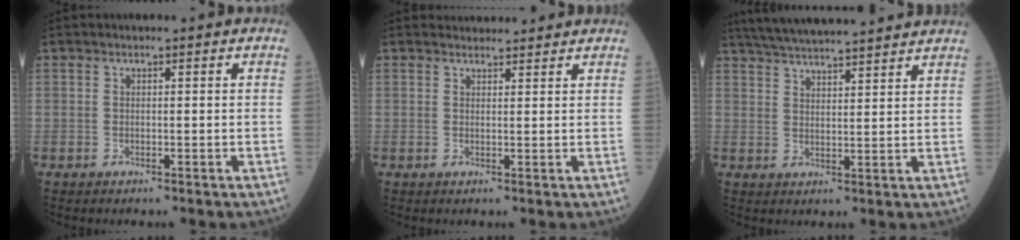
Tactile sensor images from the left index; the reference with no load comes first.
{"total": 3.4, "force": [3.3, 0.5, 0.2], "torque": [-0.009, 0.022, 0.049]}
{"total": 15.4, "force": [14.1, 0.4, 6.2], "torque": [-0.117, 0.032, 0.208]}